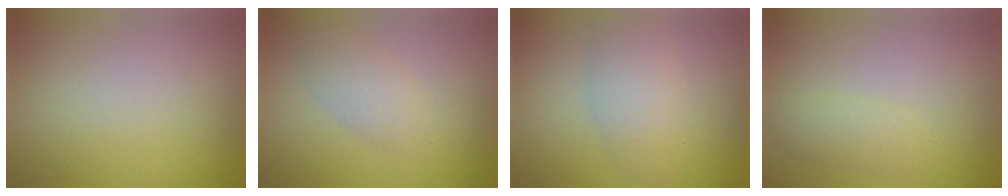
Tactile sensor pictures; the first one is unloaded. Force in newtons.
{"total": 2.4, "press": 2.4, "slide": 0.0}
{"total": 3.9, "press": 3.9, "slide": 0.2}
{"total": 1.8, "press": 1.8, "slide": 0.1}